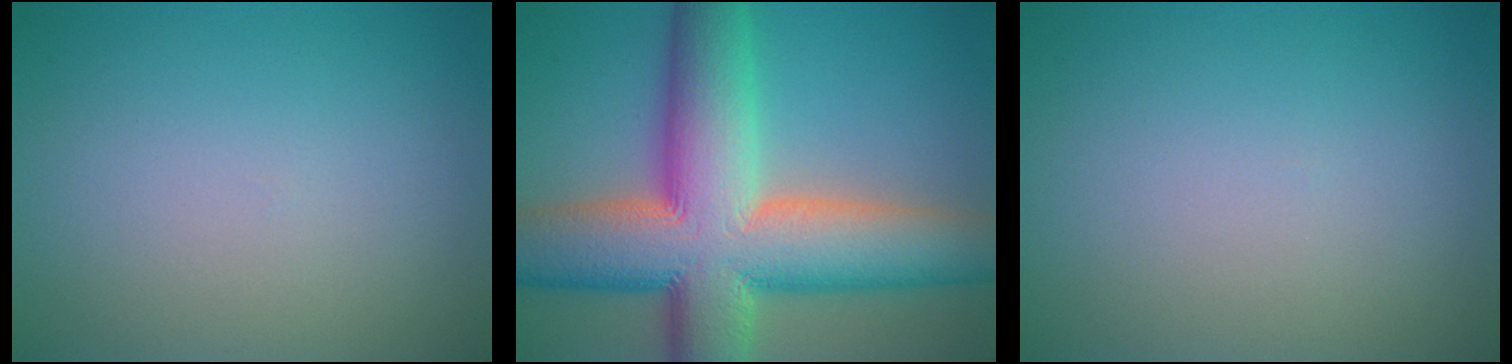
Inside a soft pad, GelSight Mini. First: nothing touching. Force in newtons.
{"total": 15.2, "press": 15.2, "slide": 0.8}
{"total": 0.0}